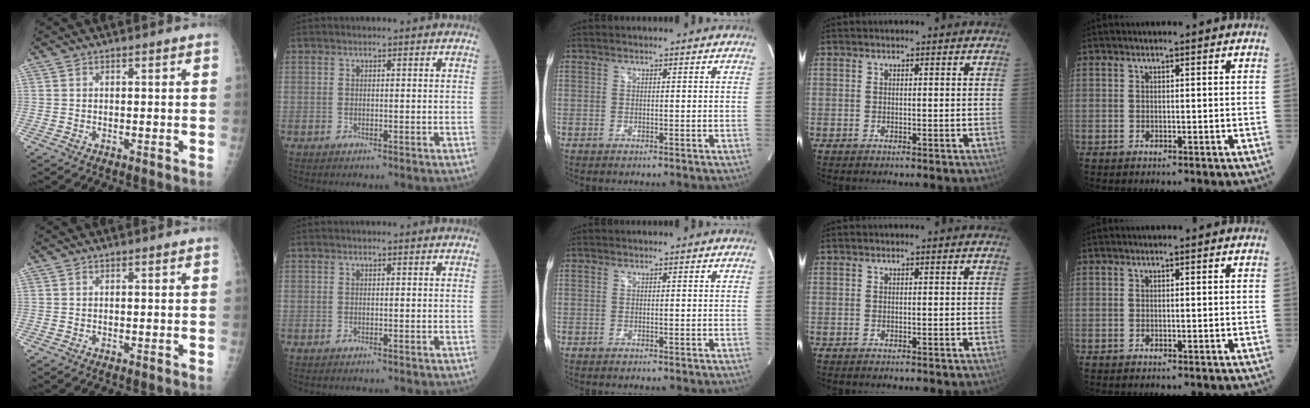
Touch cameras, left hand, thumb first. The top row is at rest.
{}